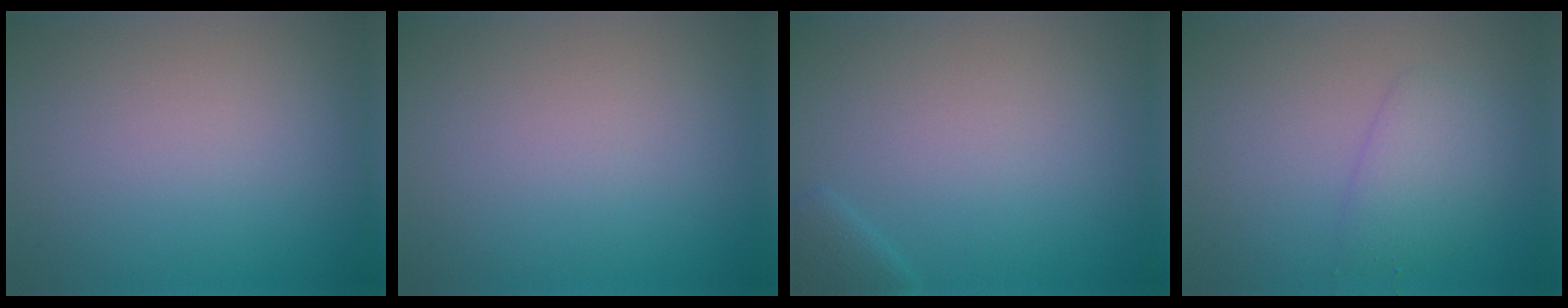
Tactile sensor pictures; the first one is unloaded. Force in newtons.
{"total": 0.0}
{"total": 1.4, "press": 1.4, "slide": 0.1}
{"total": 2.4, "press": 2.4, "slide": 0.1}